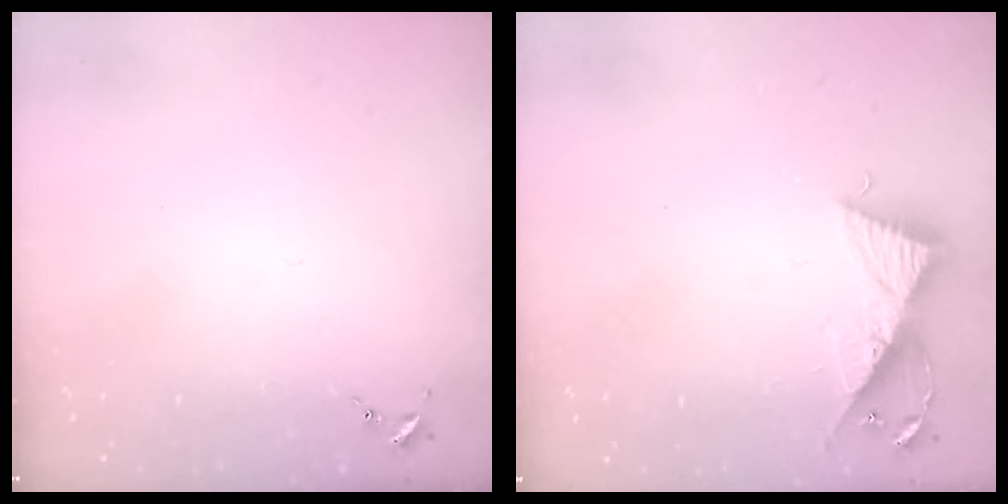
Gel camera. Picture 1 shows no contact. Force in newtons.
{"total": 9.8, "press": 9.8, "slide": 0.2}